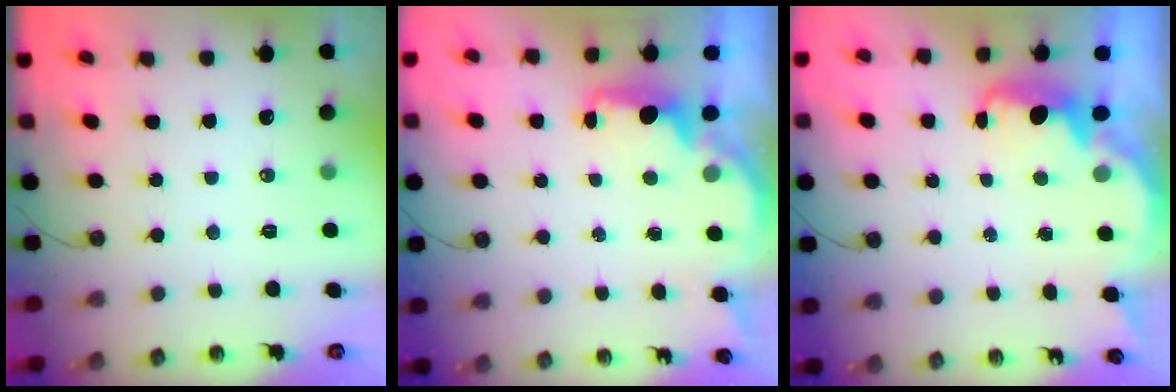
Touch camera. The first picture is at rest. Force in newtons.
{"total": 2.2, "press": 2.1, "slide": 0.5}
{"total": 2.7, "press": 2.7, "slide": 0.4}